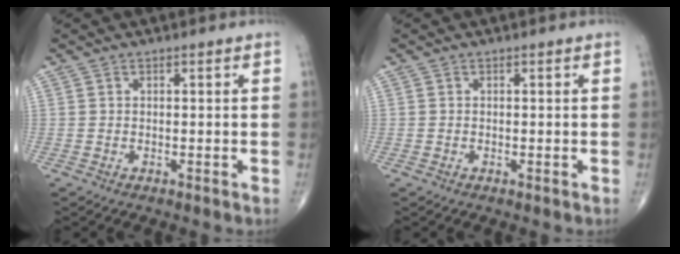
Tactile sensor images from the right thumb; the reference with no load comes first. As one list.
[{"total": 0.0}]